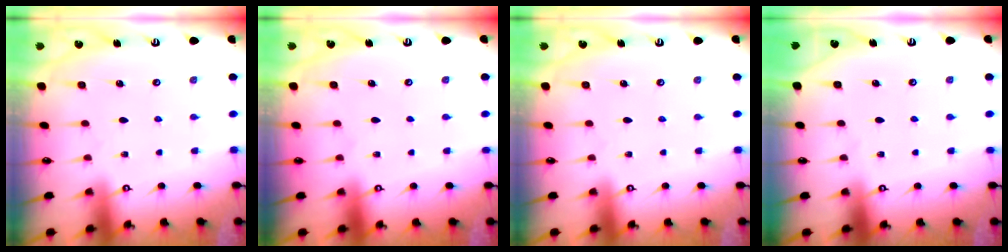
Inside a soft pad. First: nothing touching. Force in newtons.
{"total": 0.0}
{"total": 0.0}
{"total": 0.0}